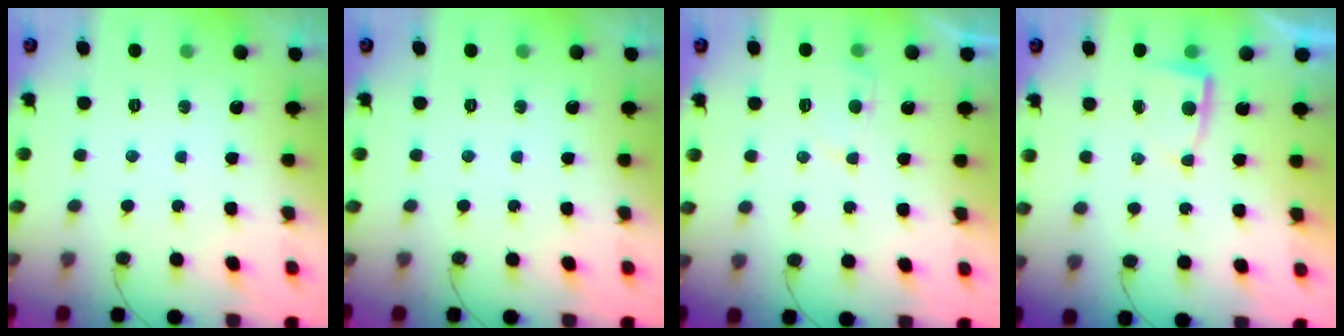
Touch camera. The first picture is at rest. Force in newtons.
{"total": 0.0}
{"total": 3.7, "press": 3.6, "slide": 0.5}
{"total": 2.9, "press": 2.9, "slide": 0.4}